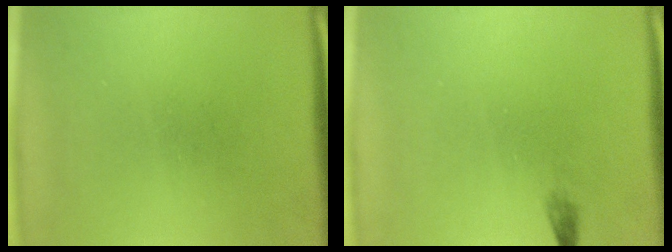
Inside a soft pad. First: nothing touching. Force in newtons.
{"total": 0.7}